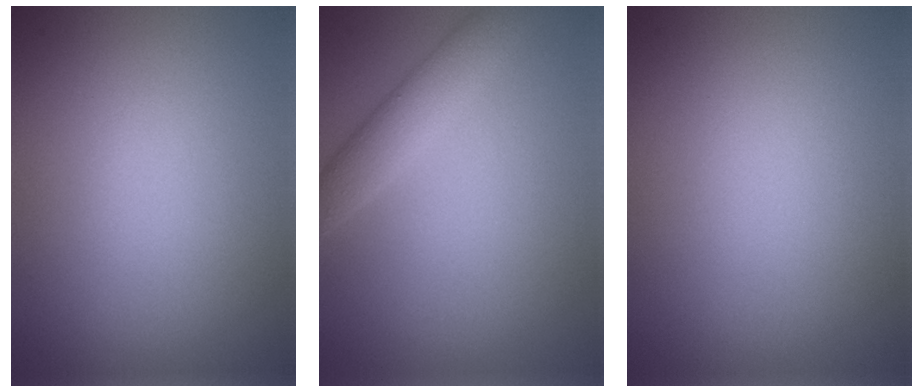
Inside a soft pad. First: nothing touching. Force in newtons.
{"total": 3.0, "press": 3.0, "slide": 0.1}
{"total": 0.0}